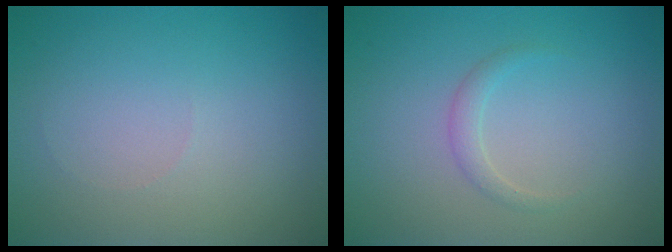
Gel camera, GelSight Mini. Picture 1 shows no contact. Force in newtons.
{"total": 1.1, "press": 1.1, "slide": 0.1}